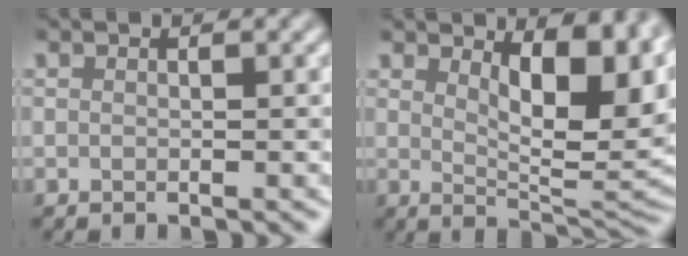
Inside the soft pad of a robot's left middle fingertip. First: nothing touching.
{"total": 8.9, "force": [3.2, 3.7, 7.5], "torque": [-0.109, -0.005, 0.053]}